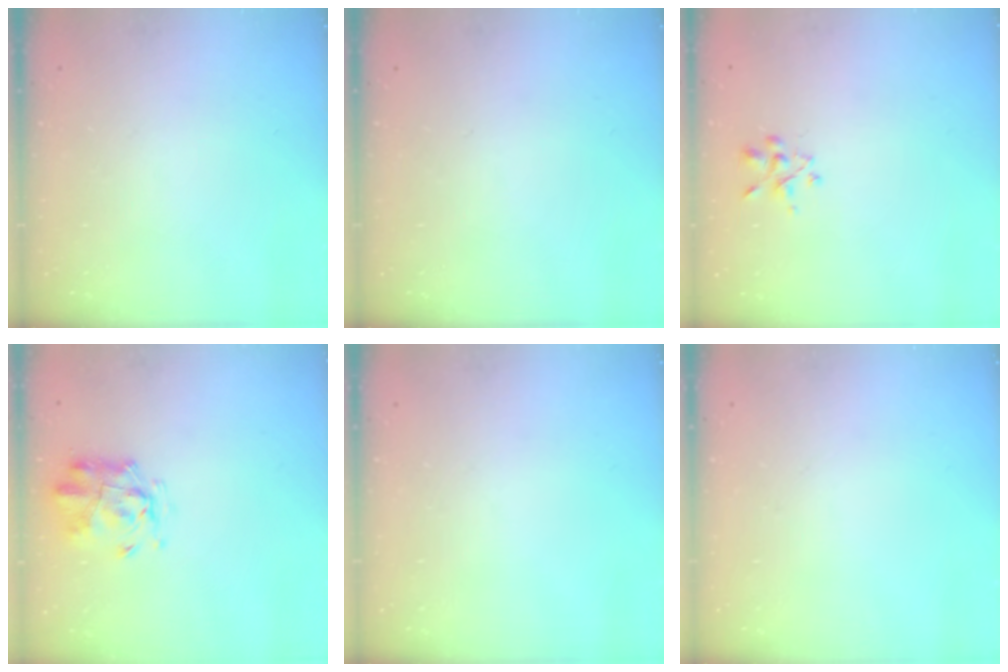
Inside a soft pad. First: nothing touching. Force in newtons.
{"total": 0.0}
{"total": 2.4, "press": 2.2, "slide": 0.9}
{"total": 3.4, "press": 3.1, "slide": 1.4}
{"total": 0.0}
{"total": 0.0}